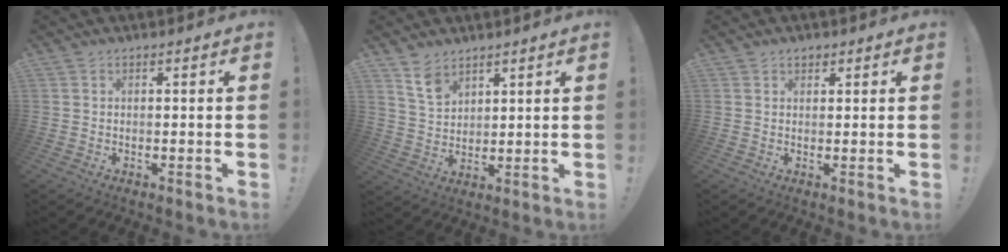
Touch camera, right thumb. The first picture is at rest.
{"total": 8.0, "force": [5.8, 4.5, 3.0], "torque": [-0.060, -0.029, 0.114]}
{"total": 1.5, "force": [1.0, 1.0, 0.5], "torque": [-0.002, -0.003, 0.017]}